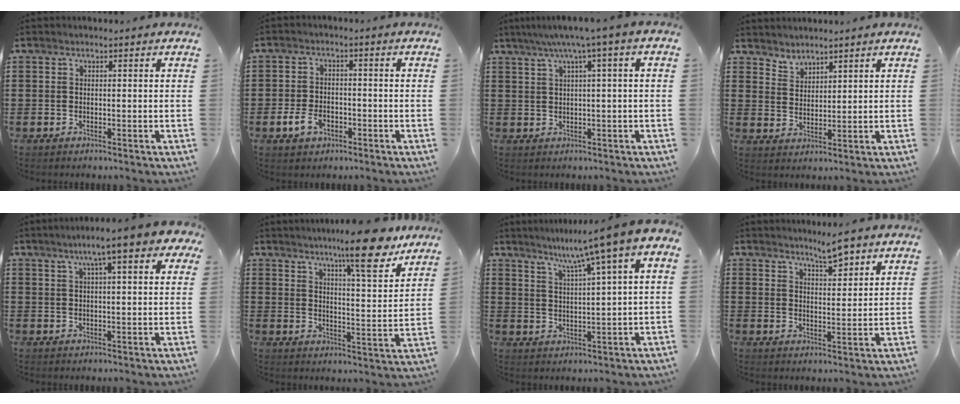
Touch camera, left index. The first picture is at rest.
{"total": 3.9, "force": [-1.9, 2.4, 2.4], "torque": [-0.057, -0.001, -0.038]}
{"total": 4.0, "force": [1.0, -0.5, 3.8], "torque": [-0.076, -0.005, 0.010]}
{"total": 2.8, "force": [2.6, 0.8, -0.6], "torque": [0.001, -0.006, 0.050]}
{"total": 6.9, "force": [3.7, 0.4, 5.9], "torque": [-0.113, 0.004, 0.059]}
{"total": 11.5, "force": [8.9, 0.7, 7.2], "torque": [-0.115, -0.045, 0.143]}
{"total": 6.7, "force": [3.8, -0.4, 5.6], "torque": [-0.113, -0.033, 0.052]}
{"total": 4.8, "force": [4.1, 0.9, 2.4], "torque": [-0.040, -0.013, 0.069]}